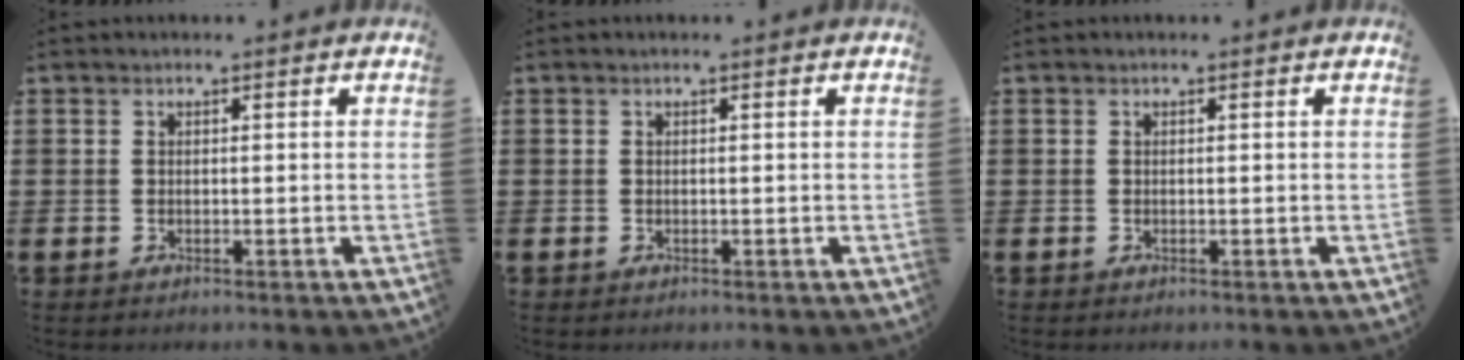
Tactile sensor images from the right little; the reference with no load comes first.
{"total": 0.0}
{"total": 0.0}